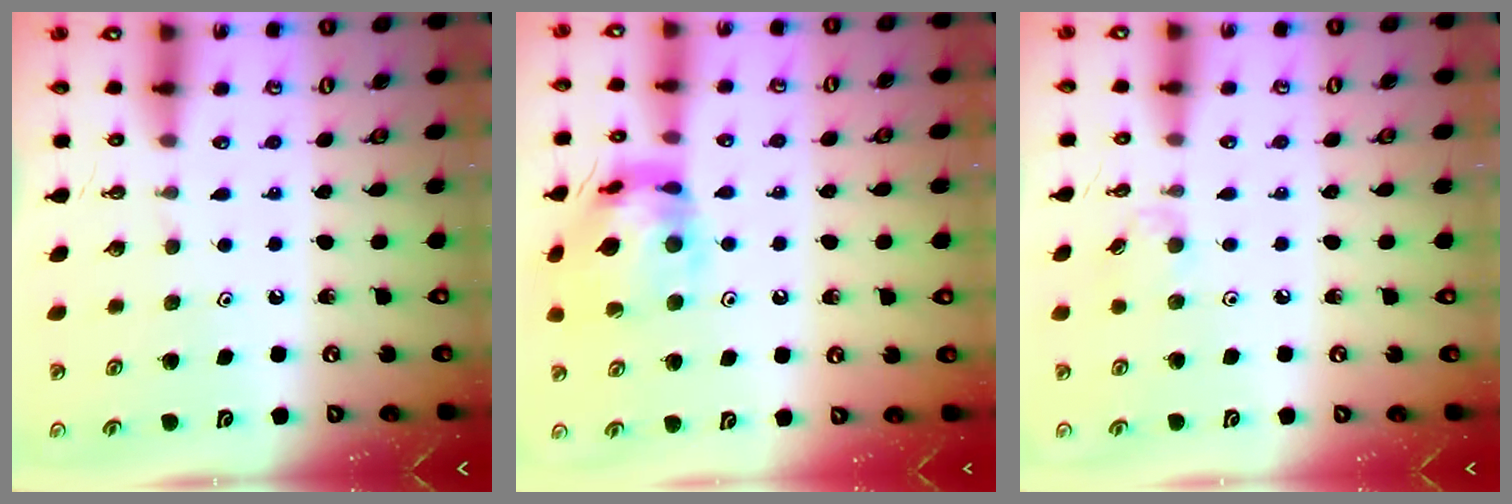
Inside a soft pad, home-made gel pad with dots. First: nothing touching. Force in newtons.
{"total": 15.0, "press": 14.9, "slide": 1.4}
{"total": 2.9, "press": 2.8, "slide": 0.5}